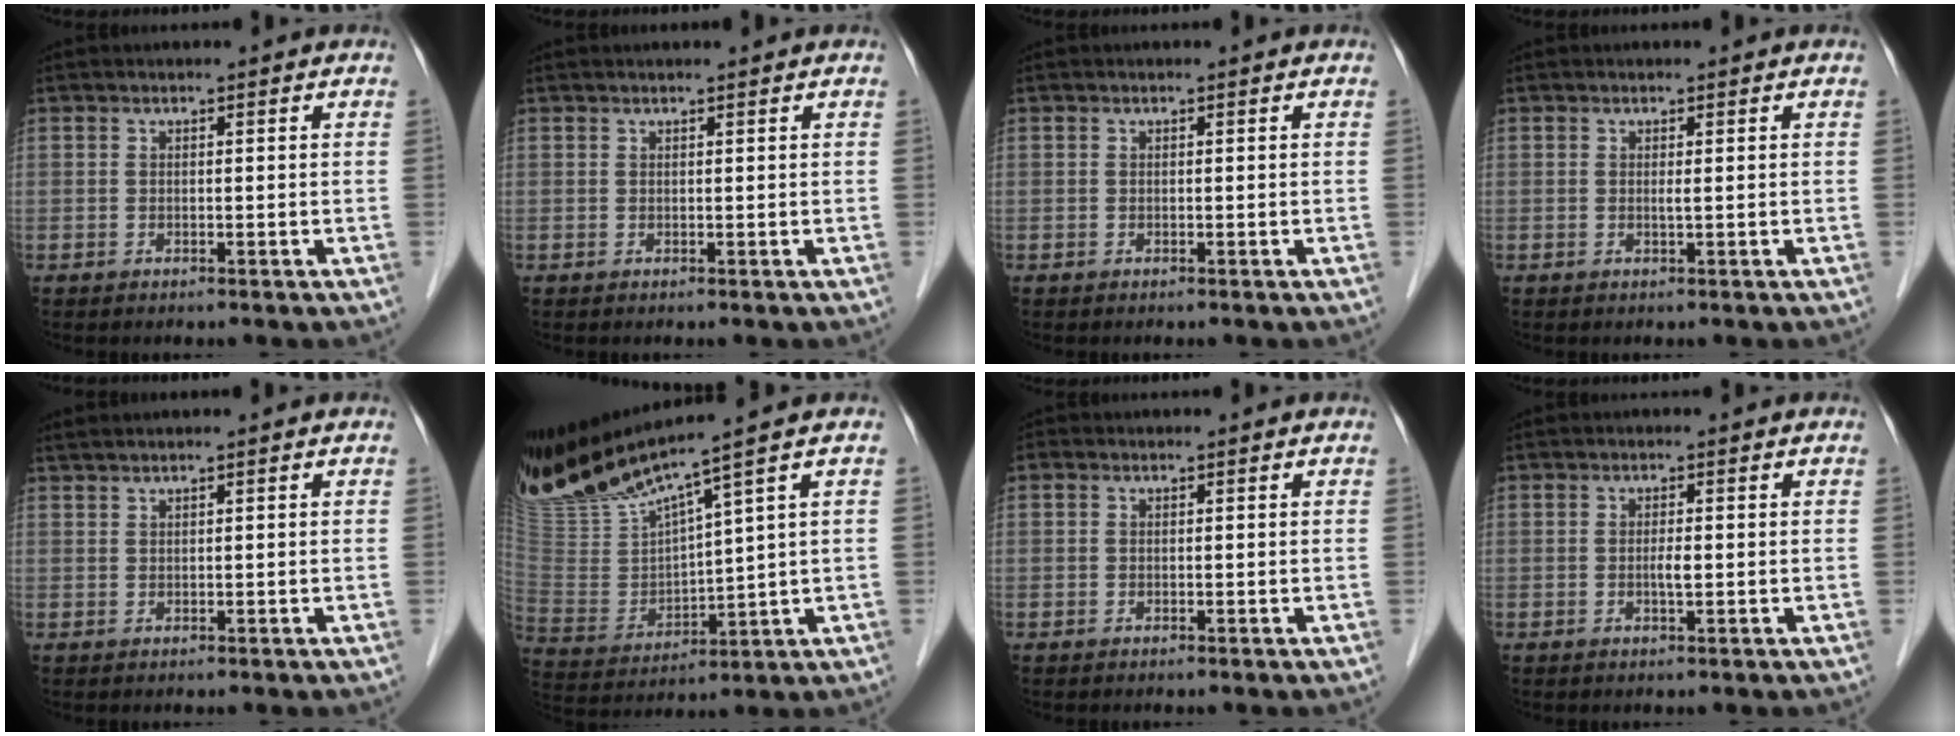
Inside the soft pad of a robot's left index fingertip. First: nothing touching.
{"total": 3.4, "force": [2.9, 0.0, 1.8], "torque": [-0.023, 0.031, 0.047]}
{"total": 0.0}
{"total": 1.2, "force": [0.5, -0.2, 1.1], "torque": [-0.025, 0.006, 0.011]}
{"total": 1.9, "force": [1.6, -0.2, 1.1], "torque": [-0.027, 0.016, 0.037]}
{"total": 16.9, "force": [13.7, 0.1, 9.9], "torque": [-0.202, -0.010, 0.274]}
{"total": 0.0}
{"total": 1.6, "force": [0.0, 0.2, 1.6], "torque": [-0.032, 0.001, 0.000]}